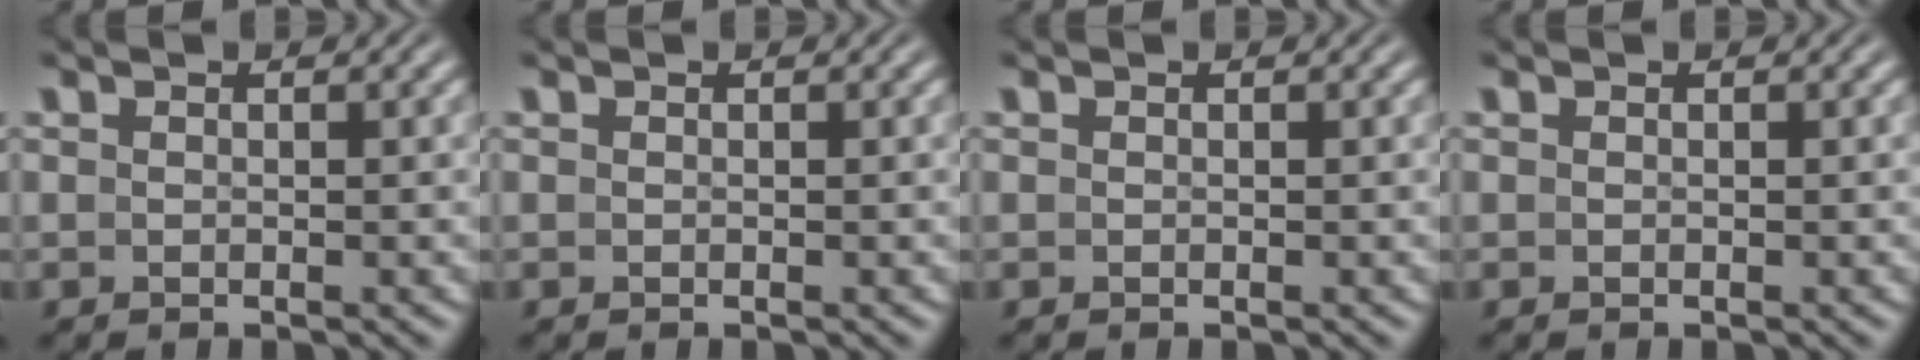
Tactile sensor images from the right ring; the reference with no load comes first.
{"total": 0.0}
{"total": 0.0}
{"total": 0.0}